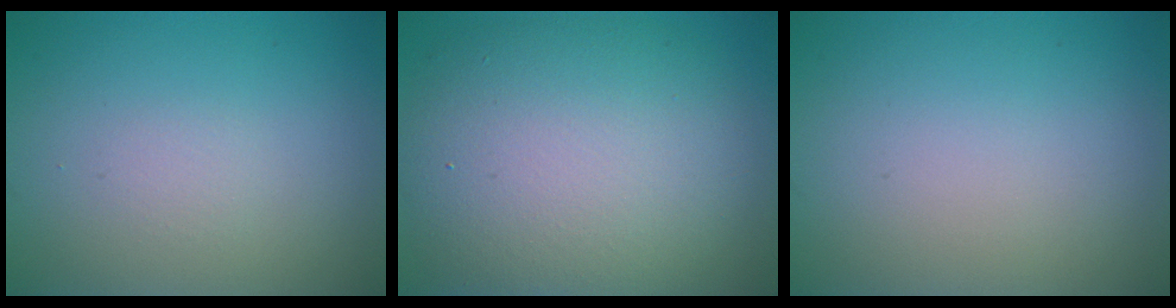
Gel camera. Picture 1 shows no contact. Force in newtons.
{"total": 11.2, "press": 11.2, "slide": 0.4}
{"total": 0.0}